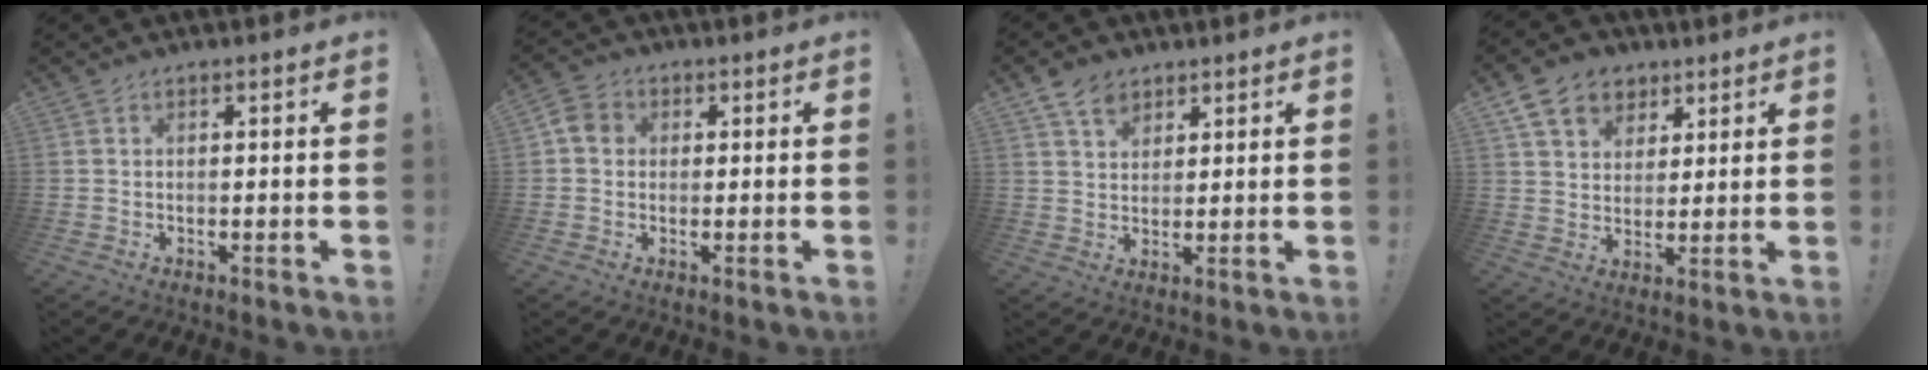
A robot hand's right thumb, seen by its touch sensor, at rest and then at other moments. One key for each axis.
{"total": 5.1, "fx": 0.4, "fy": 4.3, "fz": 2.7, "tx": -0.046, "ty": 0.010, "tz": 0.009}
{"total": 7.0, "fx": 4.5, "fy": 4.8, "fz": 2.6, "tx": -0.040, "ty": -0.018, "tz": 0.085}
{"total": 12.3, "fx": 6.3, "fy": 9.3, "fz": 5.0, "tx": -0.070, "ty": -0.032, "tz": 0.124}